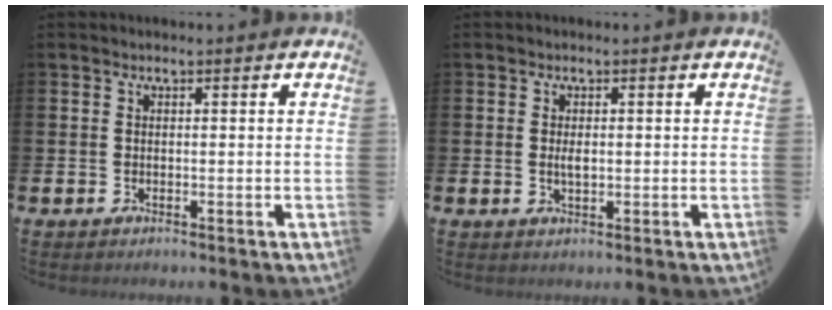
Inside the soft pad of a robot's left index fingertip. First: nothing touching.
{"total": 1.5, "force": [0.2, 0.7, 1.4], "torque": [-0.021, 0.002, 0.000]}